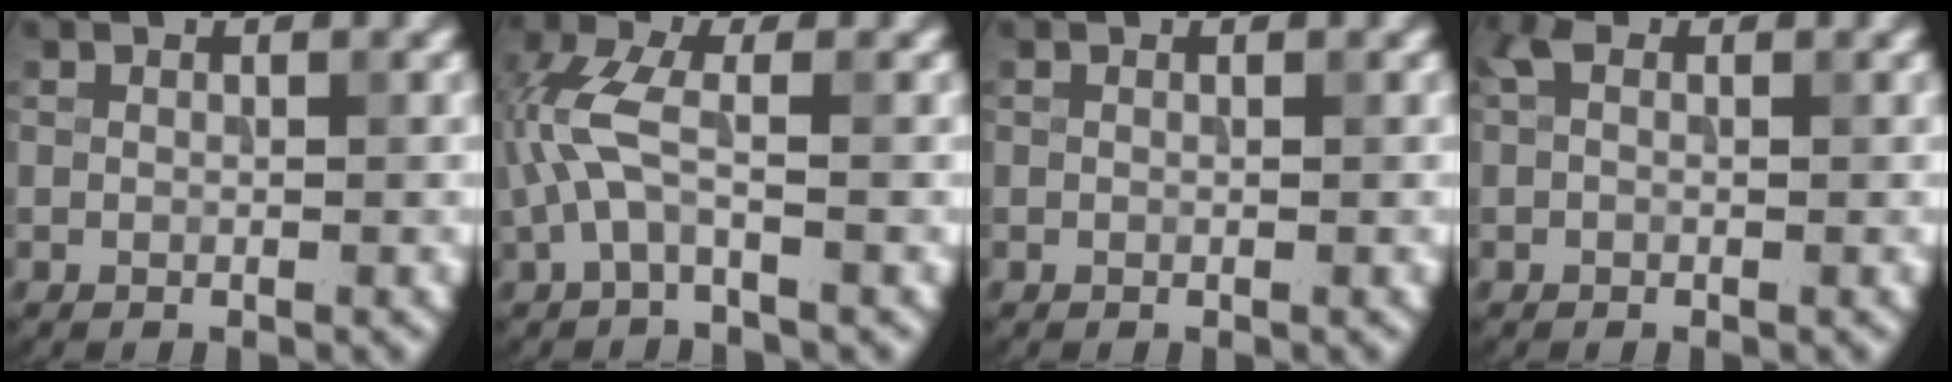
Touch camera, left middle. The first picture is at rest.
{"total": 4.3, "force": [-0.7, 1.6, 4.0], "torque": [-0.108, 0.013, -0.023]}
{"total": 0.0}
{"total": 1.5, "force": [0.3, 0.9, 1.1], "torque": [-0.023, 0.007, -0.001]}